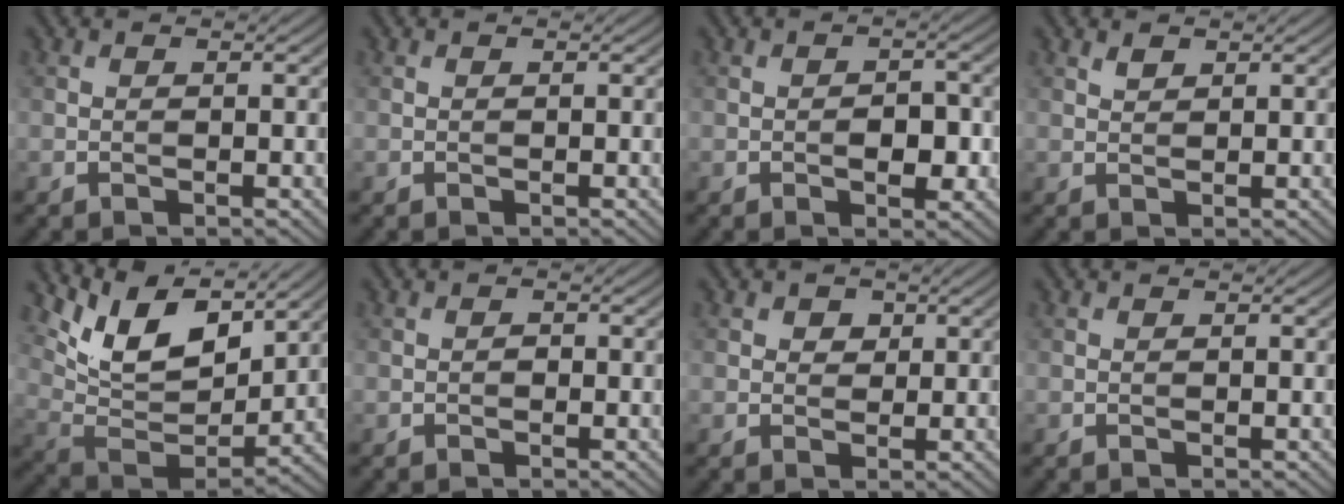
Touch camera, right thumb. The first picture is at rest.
{"total": 0.0}
{"total": 3.3, "force": [-0.8, 1.9, 2.7], "torque": [-0.035, 0.000, -0.011]}
{"total": 1.0, "force": [0.8, 0.5, 0.4], "torque": [-0.010, -0.001, 0.017]}
{"total": 11.5, "force": [7.1, 4.9, 7.6], "torque": [-0.174, -0.001, 0.137]}
{"total": 0.6, "force": [-0.3, 0.4, 0.3], "torque": [-0.002, 0.002, -0.006]}
{"total": 1.8, "force": [0.8, 1.5, 0.8], "torque": [-0.013, -0.001, 0.011]}
{"total": 0.0}